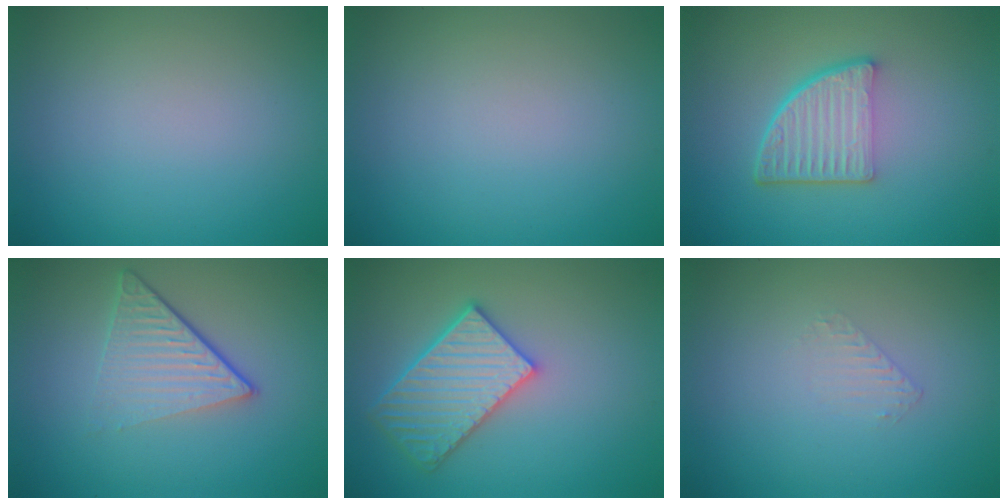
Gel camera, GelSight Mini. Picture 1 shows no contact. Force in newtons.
{"total": 0.0}
{"total": 5.2, "press": 3.6, "slide": 3.7}
{"total": 4.7, "press": 2.9, "slide": 3.7}
{"total": 4.8, "press": 4.3, "slide": 2.0}
{"total": 0.6, "press": 0.4, "slide": 0.5}